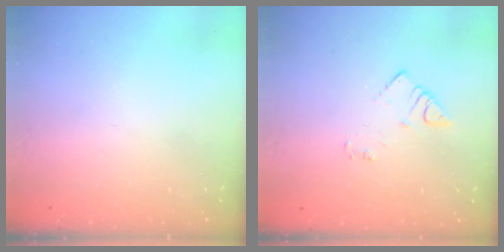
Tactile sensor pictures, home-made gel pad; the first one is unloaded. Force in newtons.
{"total": 2.9, "press": 2.9, "slide": 0.3}